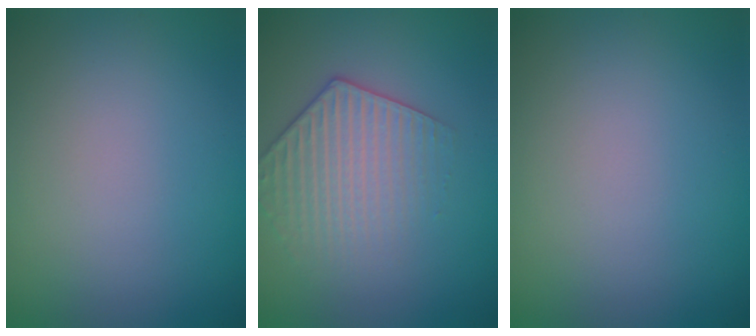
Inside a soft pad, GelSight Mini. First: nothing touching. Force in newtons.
{"total": 3.2, "press": 3.0, "slide": 0.9}
{"total": 0.0}